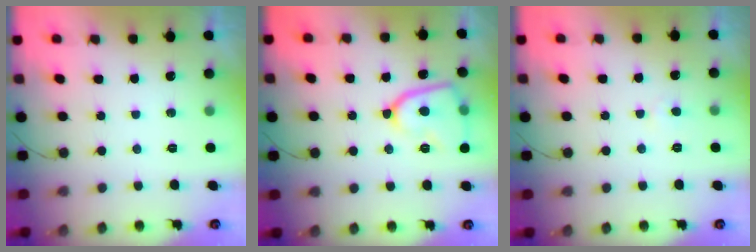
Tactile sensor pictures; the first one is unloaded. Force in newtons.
{"total": 12.7, "press": 12.6, "slide": 1.4}
{"total": 2.6, "press": 2.6, "slide": 0.3}